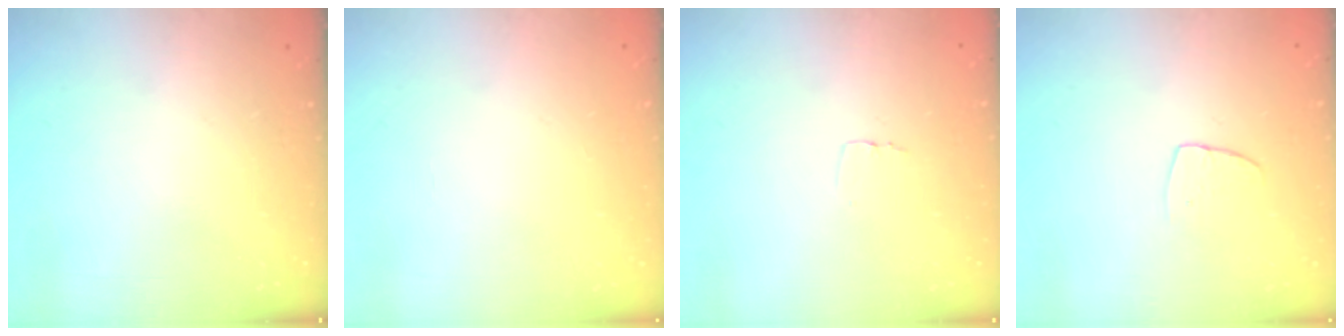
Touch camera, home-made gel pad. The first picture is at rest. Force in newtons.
{"total": 0.0}
{"total": 2.6, "press": 2.6, "slide": 0.1}
{"total": 4.9, "press": 4.8, "slide": 0.4}